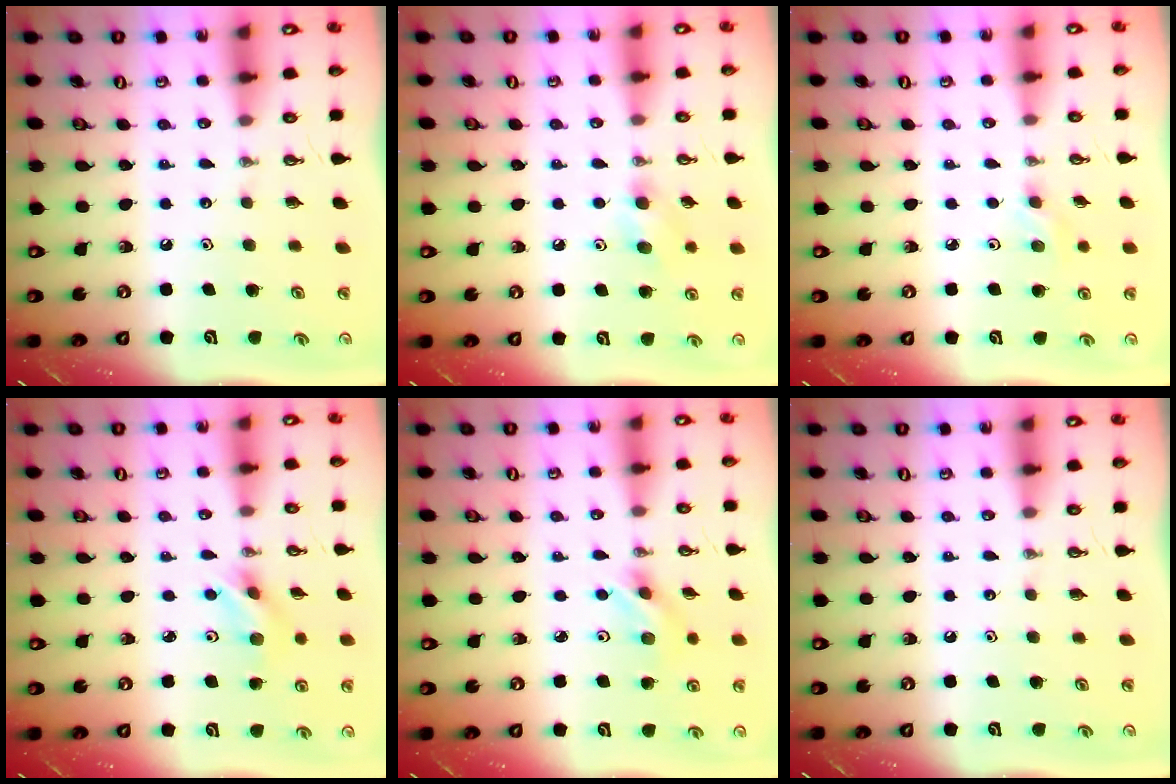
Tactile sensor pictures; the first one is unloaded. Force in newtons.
{"total": 6.8, "press": 6.7, "slide": 1.2}
{"total": 2.8, "press": 2.7, "slide": 0.8}
{"total": 5.5, "press": 3.8, "slide": 4.0}
{"total": 3.2, "press": 3.1, "slide": 0.4}
{"total": 0.0}